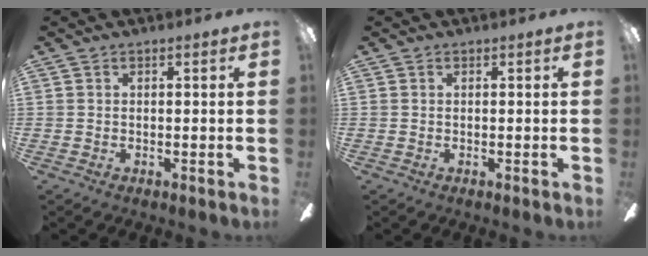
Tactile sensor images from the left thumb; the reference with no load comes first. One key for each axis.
{"total": 0.0}